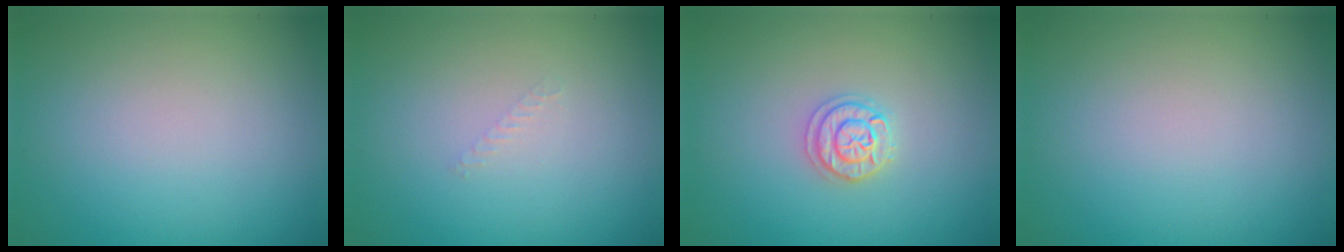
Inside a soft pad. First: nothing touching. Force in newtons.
{"total": 0.6, "press": 0.6, "slide": 0.1}
{"total": 2.0, "press": 1.9, "slide": 0.3}
{"total": 0.0}